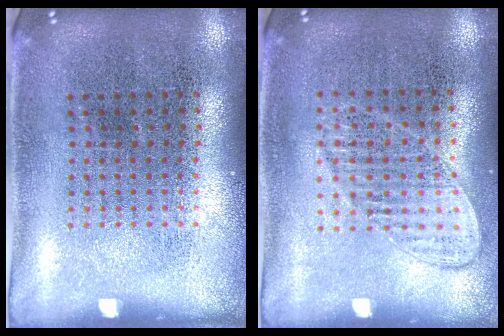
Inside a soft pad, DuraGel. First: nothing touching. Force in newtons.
{"total": 1.2, "press": 1.1, "slide": 0.4}